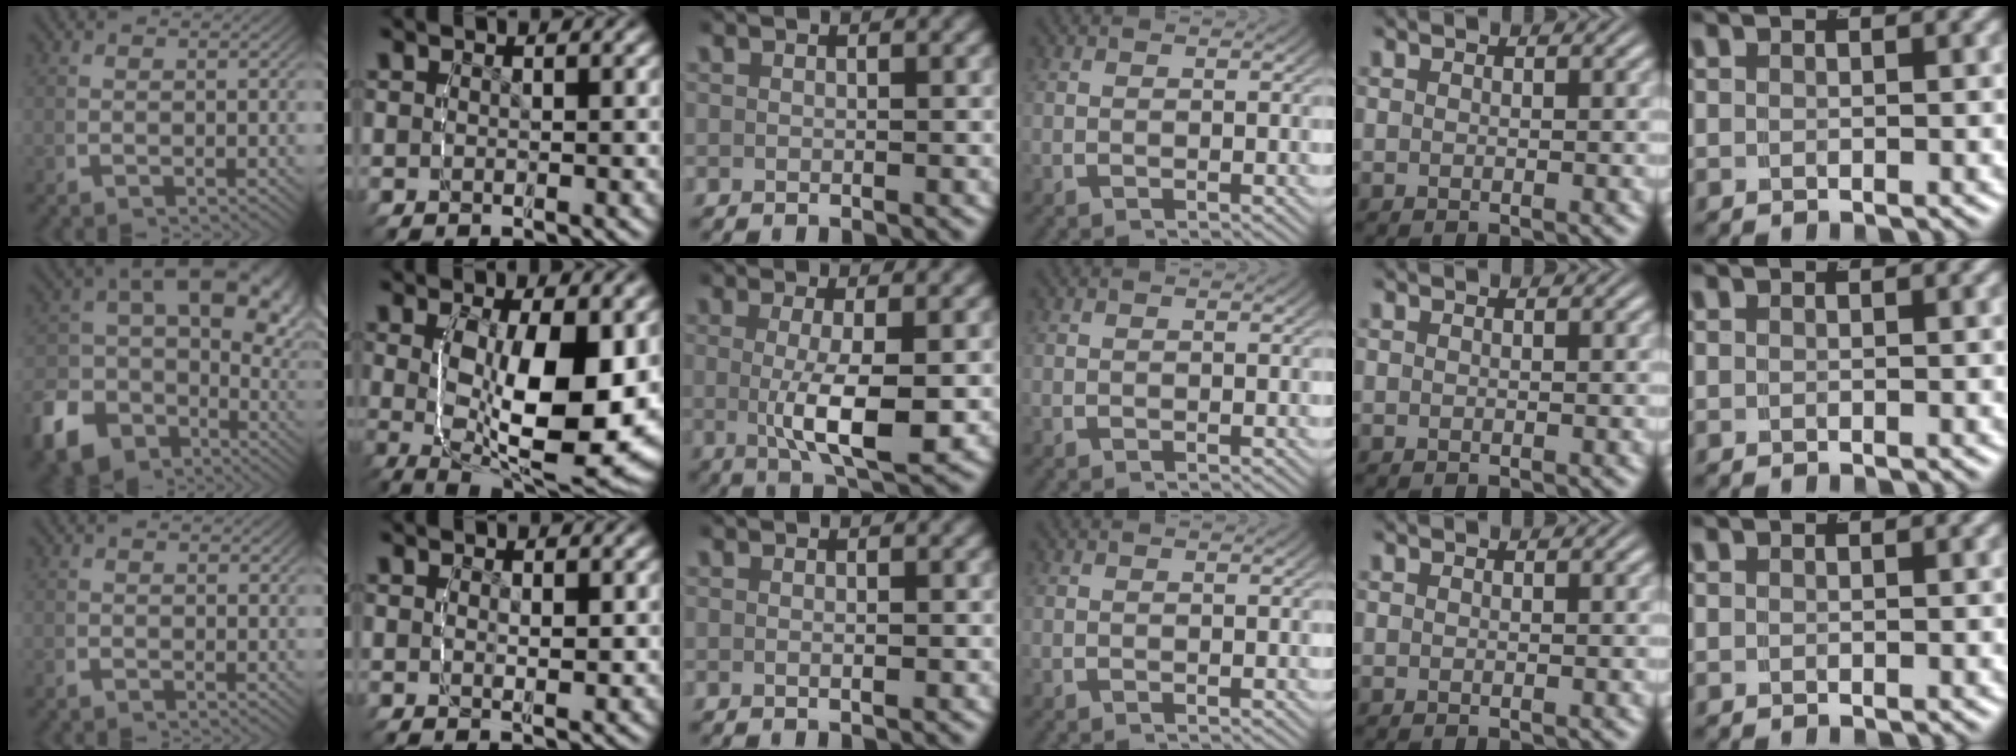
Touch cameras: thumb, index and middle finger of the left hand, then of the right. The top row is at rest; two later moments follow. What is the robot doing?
{"motion": "lift_and_place", "object": "lipstick"}